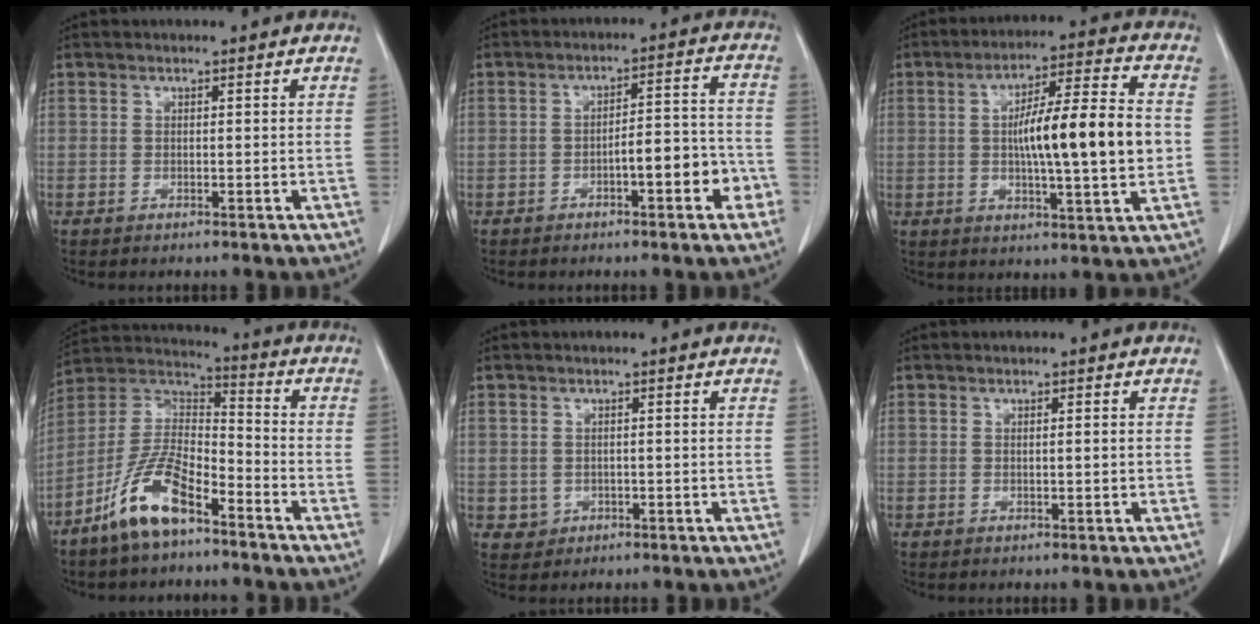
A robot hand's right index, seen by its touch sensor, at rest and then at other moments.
{"total": 7.5, "force": [-3.2, 1.9, 6.4], "torque": [-0.083, 0.031, -0.041]}
{"total": 14.6, "force": [-0.1, 1.3, 14.5], "torque": [-0.234, 0.011, -0.005]}
{"total": 11.9, "force": [-7.7, 3.7, 8.3], "torque": [-0.177, 0.005, -0.147]}
{"total": 2.2, "force": [-0.3, 2.2, 0.2], "torque": [0.001, 0.005, 0.006]}
{"total": 0.8, "force": [0.0, 0.0, 0.8], "torque": [-0.018, 0.000, 0.003]}